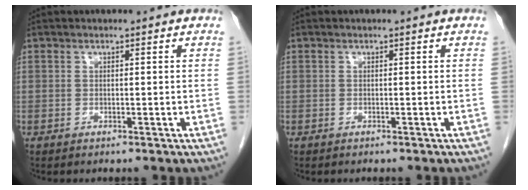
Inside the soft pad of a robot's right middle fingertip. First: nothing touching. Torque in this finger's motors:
{"motor_torque": [-0.09, -0.12, 0.05, 0.01]}